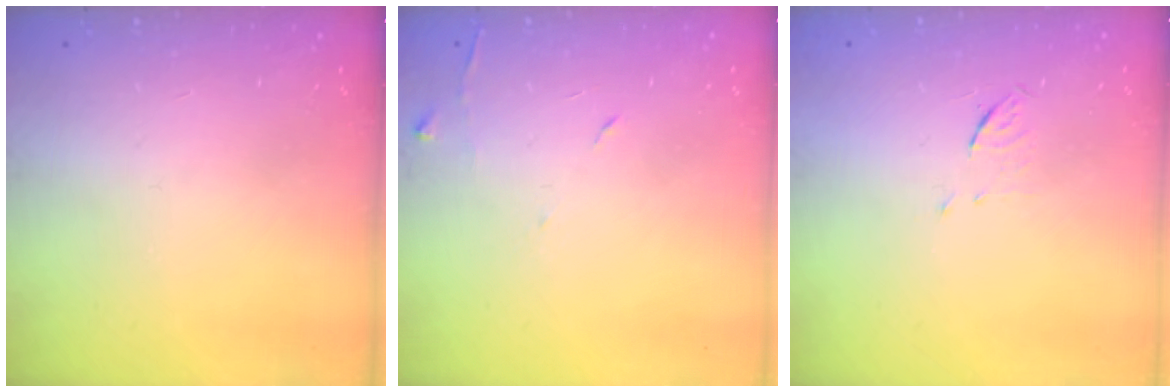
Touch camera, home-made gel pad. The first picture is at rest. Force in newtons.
{"total": 5.8, "press": 5.7, "slide": 0.6}
{"total": 3.6, "press": 3.4, "slide": 1.4}